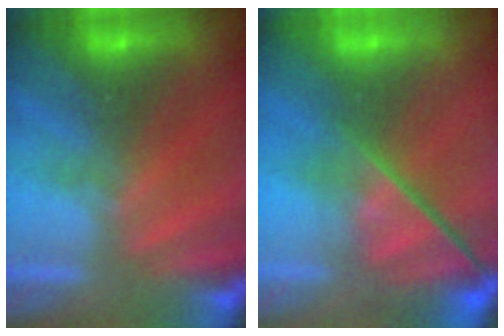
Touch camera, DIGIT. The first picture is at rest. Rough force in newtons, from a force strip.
{"total": 3.9}